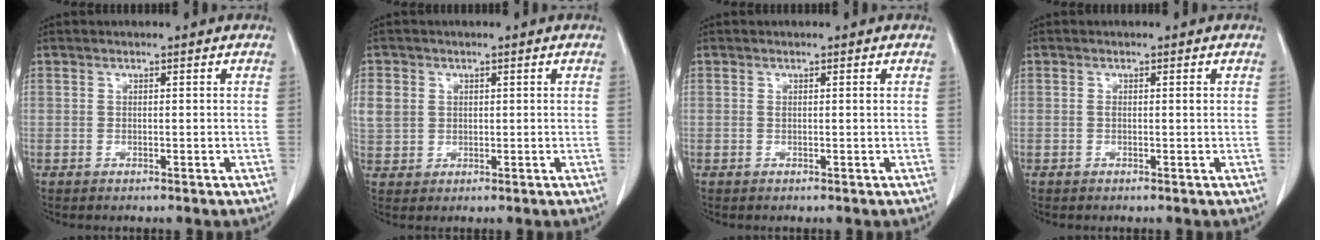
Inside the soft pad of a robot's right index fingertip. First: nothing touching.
{"total": 7.9, "force": [1.9, 6.9, 3.1], "torque": [-0.102, 0.015, 0.048]}
{"total": 0.6, "force": [0.2, 0.0, 0.5], "torque": [-0.013, -0.002, 0.005]}
{"total": 1.1, "force": [0.1, 0.3, 1.0], "torque": [-0.019, 0.002, 0.003]}